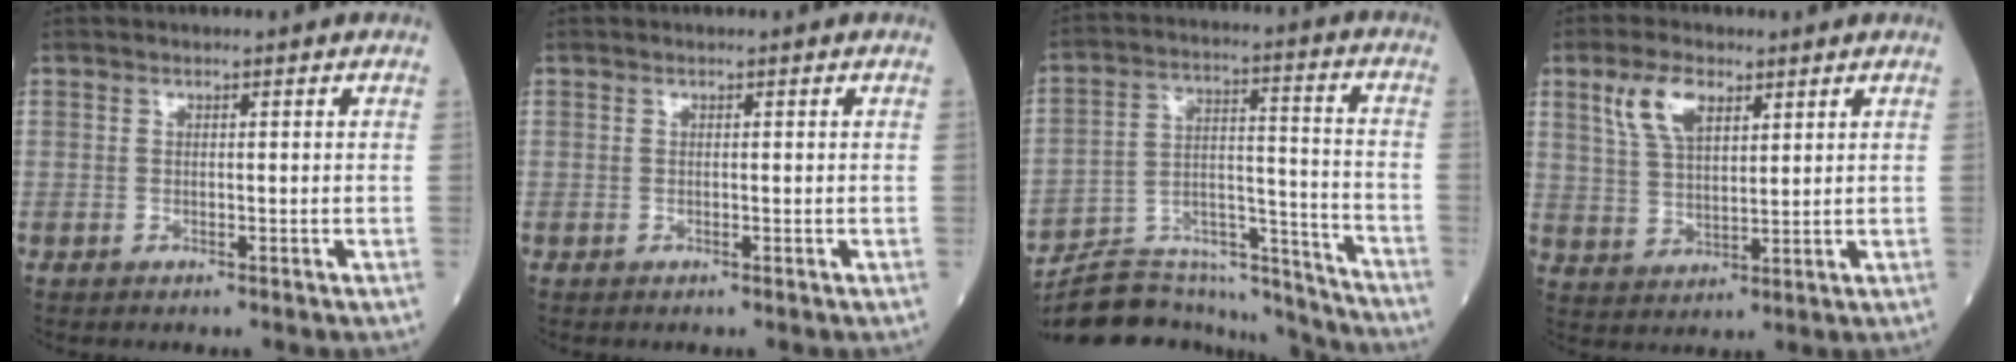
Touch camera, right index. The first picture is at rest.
{"total": 0.0}
{"total": 19.6, "force": [-19.1, 2.8, 3.4], "torque": [-0.074, 0.040, -0.296]}
{"total": 7.5, "force": [4.0, 3.4, 5.3], "torque": [-0.114, 0.012, 0.082]}